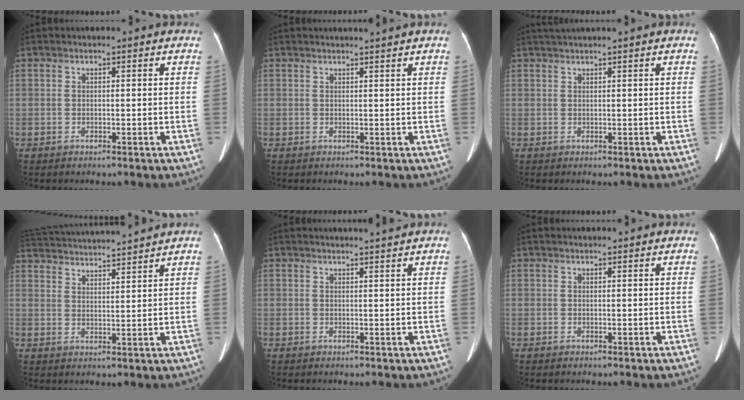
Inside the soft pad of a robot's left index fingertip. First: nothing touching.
{"total": 2.1, "force": [1.8, -0.6, 0.7], "torque": [-0.010, 0.002, 0.028]}
{"total": 1.8, "force": [1.5, -0.6, 0.9], "torque": [-0.019, 0.015, 0.032]}
{"total": 14.3, "force": [13.4, 0.1, 4.9], "torque": [-0.111, 0.022, 0.211]}
{"total": 2.7, "force": [2.4, -0.8, 0.8], "torque": [-0.012, 0.000, 0.034]}
{"total": 2.3, "force": [2.1, 0.2, 0.8], "torque": [-0.012, 0.018, 0.026]}